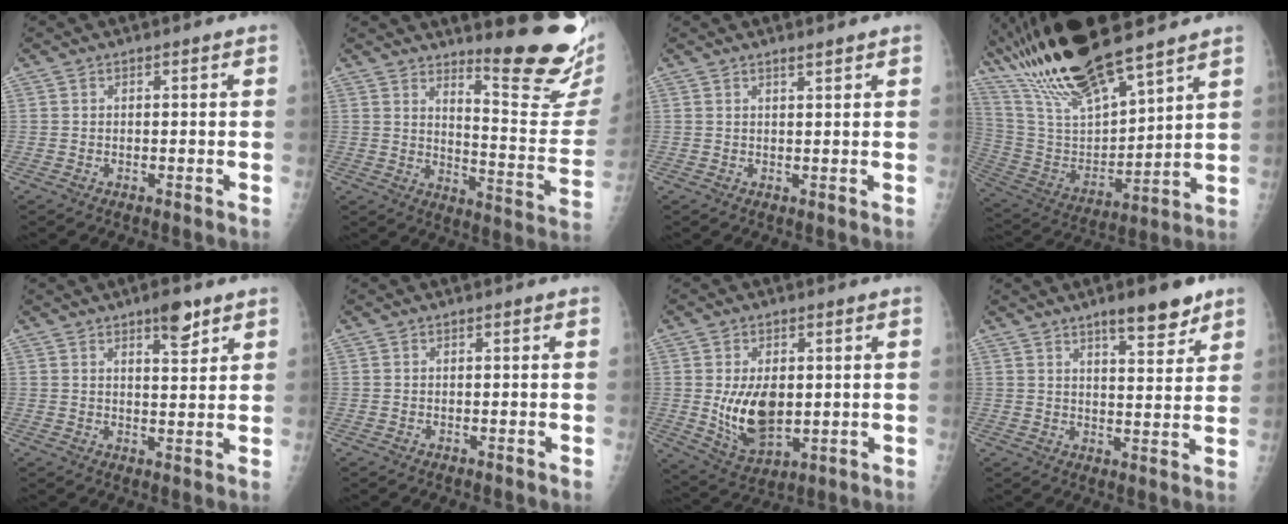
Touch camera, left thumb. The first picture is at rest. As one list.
[{"total": 17.2, "force": [13.1, 2.4, 10.9], "torque": [-0.125, -0.138, 0.185]}, {"total": 1.4, "force": [1.2, 0.0, 0.8], "torque": [-0.006, -0.010, 0.022]}, {"total": 23.8, "force": [18.7, 5.3, 13.8], "torque": [-0.240, -0.056, 0.360]}, {"total": 5.2, "force": [3.4, 1.6, 3.5], "torque": [-0.034, -0.021, 0.051]}, {"total": 0.0}, {"total": 10.3, "force": [0.3, 6.1, 8.3], "torque": [-0.122, -0.020, 0.026]}, {"total": 8.5, "force": [6.0, 2.1, 5.7], "torque": [-0.058, -0.037, 0.090]}]